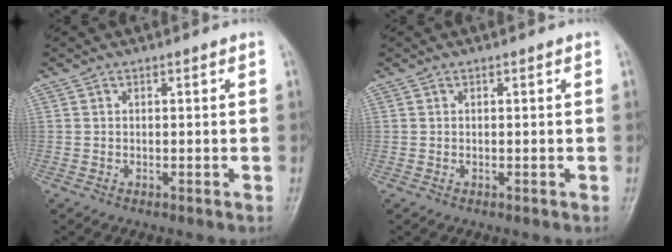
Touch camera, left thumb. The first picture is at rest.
{"total": 0.0}